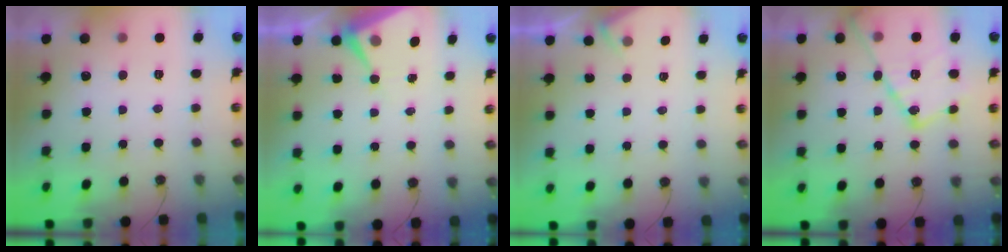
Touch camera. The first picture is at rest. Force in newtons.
{"total": 6.6, "press": 6.6, "slide": 0.4}
{"total": 3.6, "press": 3.6, "slide": 0.4}
{"total": 17.9, "press": 17.9, "slide": 1.0}